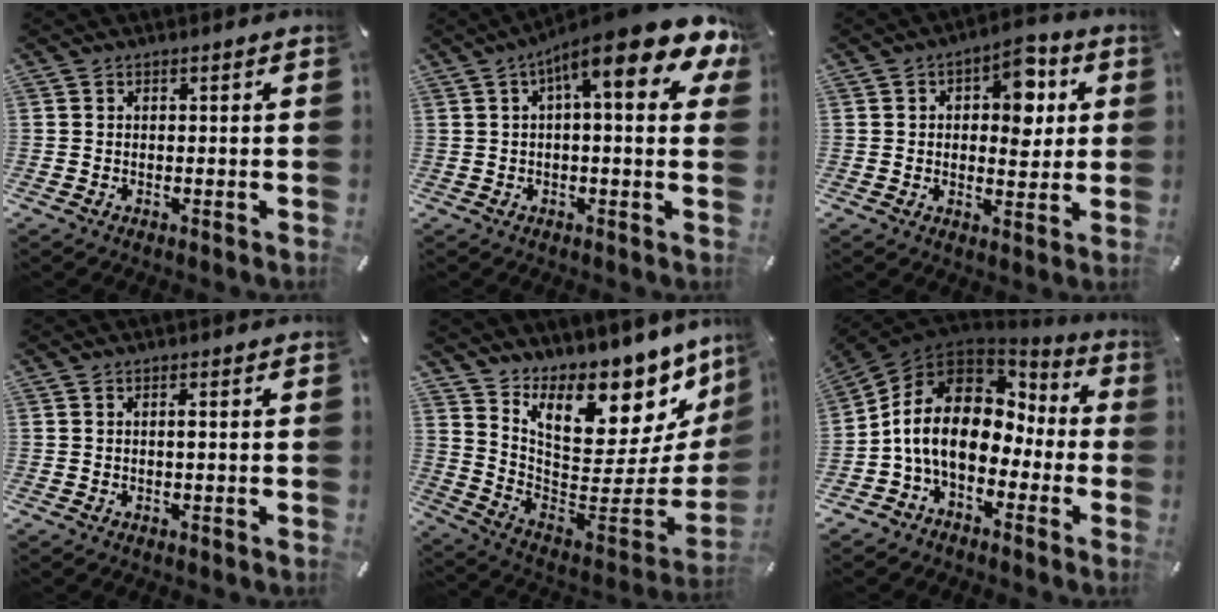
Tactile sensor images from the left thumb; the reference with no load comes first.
{"total": 15.3, "force": [7.0, 3.7, 13.1], "torque": [-0.197, -0.043, 0.107]}
{"total": 10.0, "force": [2.6, 6.0, 7.5], "torque": [-0.092, -0.006, 0.039]}
{"total": 1.1, "force": [0.0, 0.1, 1.1], "torque": [-0.021, -0.002, 0.000]}
{"total": 15.0, "force": [11.3, 7.1, 6.8], "torque": [-0.087, -0.118, 0.188]}
{"total": 13.9, "force": [-1.0, 10.3, 9.2], "torque": [-0.205, 0.006, -0.026]}